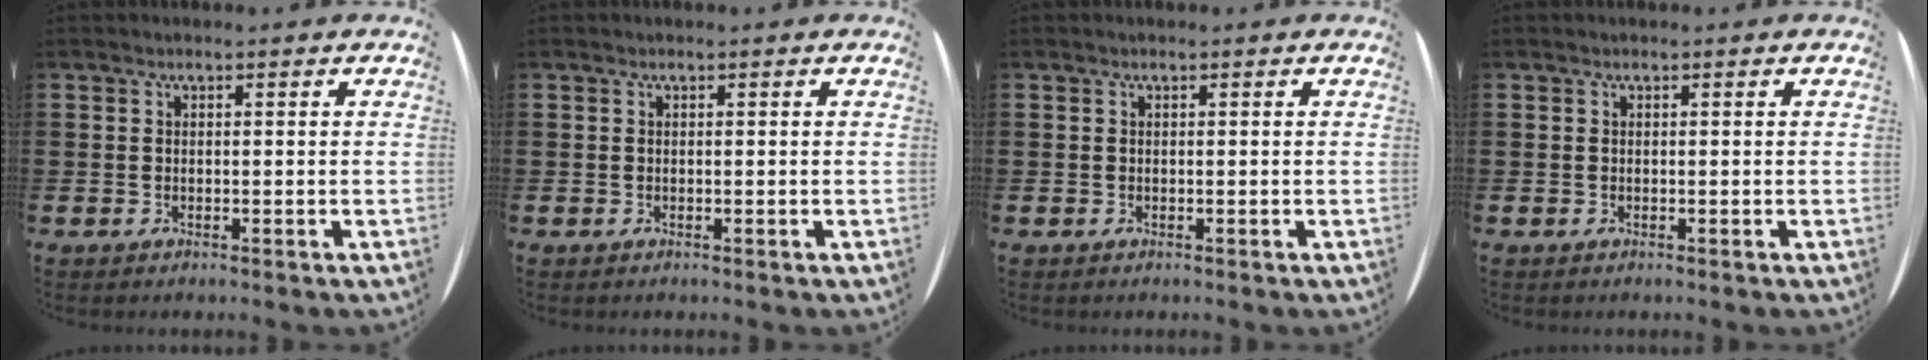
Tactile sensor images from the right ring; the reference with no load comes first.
{"total": 0.0}
{"total": 0.0}
{"total": 0.0}